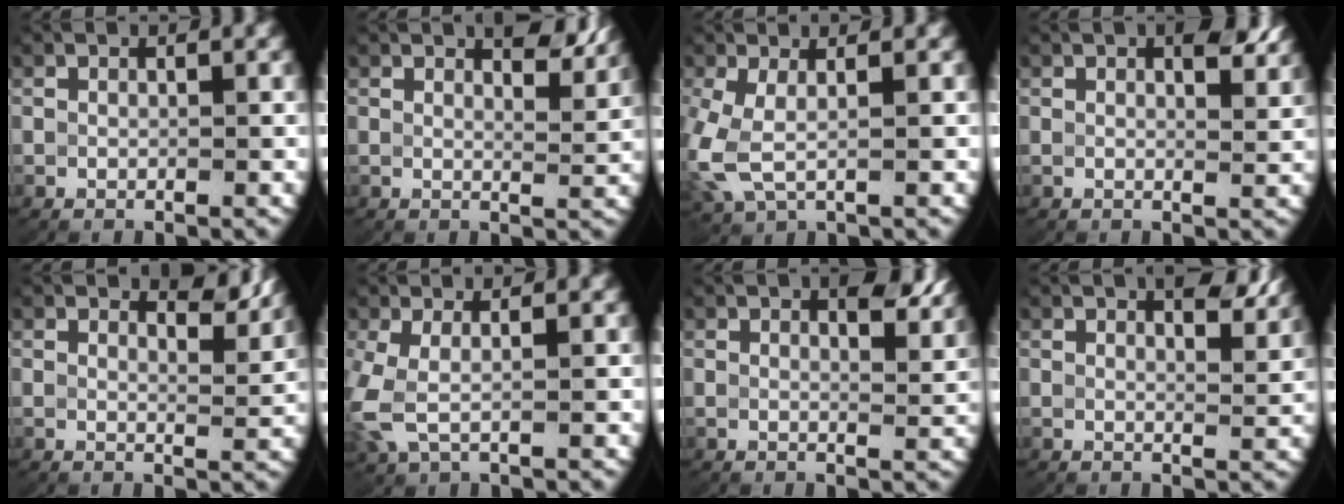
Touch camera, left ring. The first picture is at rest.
{"total": 3.2, "force": [2.7, 0.3, 1.8], "torque": [-0.027, -0.009, 0.042]}
{"total": 4.3, "force": [0.0, 3.0, 3.1], "torque": [-0.107, -0.020, 0.011]}
{"total": 2.7, "force": [1.7, 0.5, 2.1], "torque": [-0.031, -0.008, 0.024]}
{"total": 3.0, "force": [2.6, 0.3, 1.5], "torque": [-0.024, -0.011, 0.041]}
{"total": 3.8, "force": [0.2, 2.6, 2.8], "torque": [-0.093, -0.014, 0.012]}
{"total": 3.0, "force": [2.0, 0.5, 2.1], "torque": [-0.031, -0.008, 0.031]}
{"total": 3.2, "force": [2.5, 0.3, 2.0], "torque": [-0.031, -0.009, 0.040]}